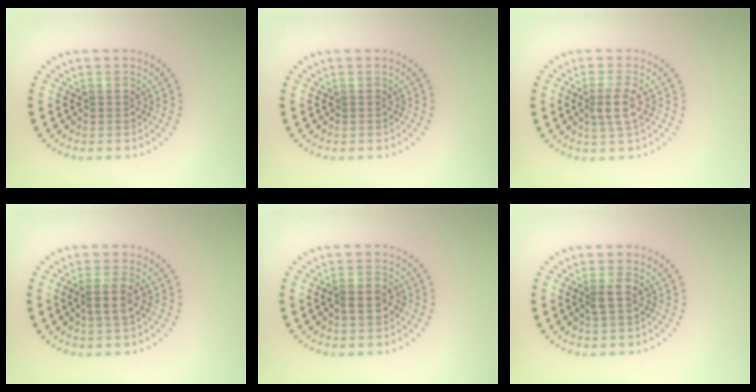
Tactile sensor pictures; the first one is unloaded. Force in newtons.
{"total": 0.0}
{"total": 2.5, "press": 2.1, "slide": 1.3}
{"total": 2.0, "press": 1.7, "slide": 1.1}
{"total": 1.7, "press": 1.6, "slide": 0.5}
{"total": 1.3, "press": 1.1, "slide": 0.7}